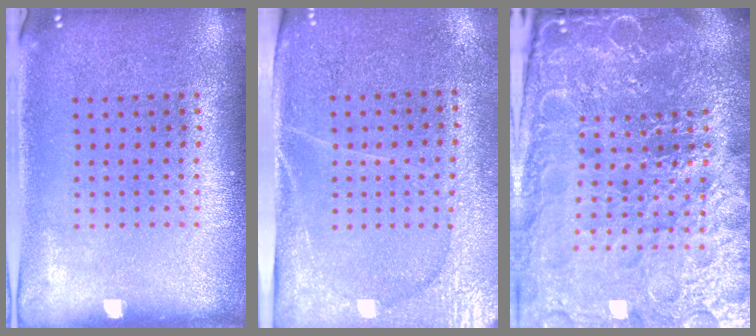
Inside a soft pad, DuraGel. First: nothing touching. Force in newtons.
{"total": 2.9, "press": 2.7, "slide": 1.2}
{"total": 6.7, "press": 5.9, "slide": 3.1}